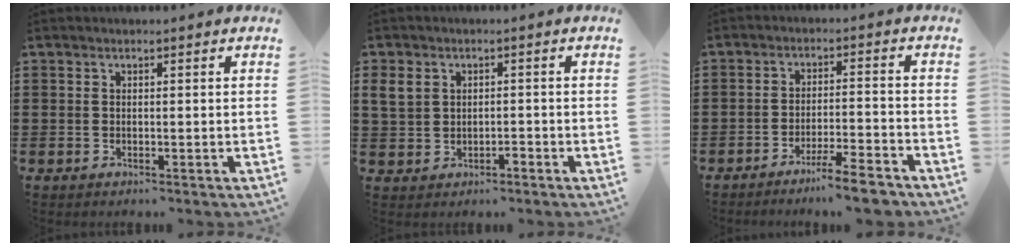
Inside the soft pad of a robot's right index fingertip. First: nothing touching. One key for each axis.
{"total": 2.9, "fx": 0.2, "fy": 2.4, "fz": 1.7, "tx": -0.048, "ty": 0.002, "tz": -0.001}
{"total": 6.3, "fx": -5.4, "fy": 0.0, "fz": 3.3, "tx": -0.059, "ty": -0.009, "tz": -0.100}